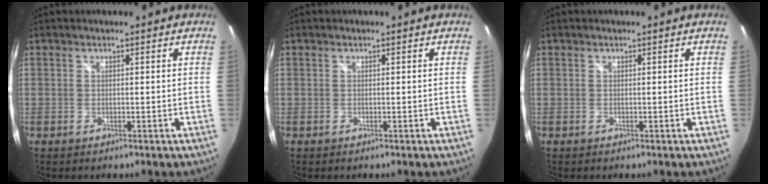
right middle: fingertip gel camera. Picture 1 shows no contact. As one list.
[{"total": 0.0}, {"total": 0.0}]